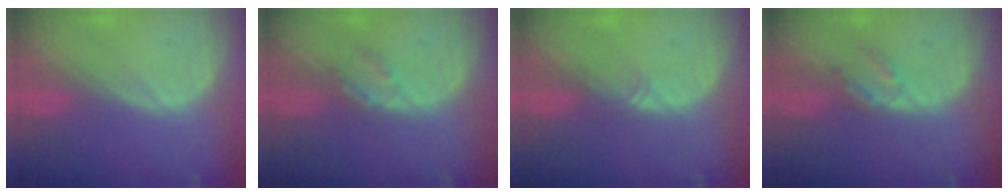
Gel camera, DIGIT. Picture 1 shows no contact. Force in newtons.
{"total": 2.2, "press": 2.1, "slide": 0.4}
{"total": 1.1, "press": 1.0, "slide": 0.6}
{"total": 2.5, "press": 2.5, "slide": 0.3}